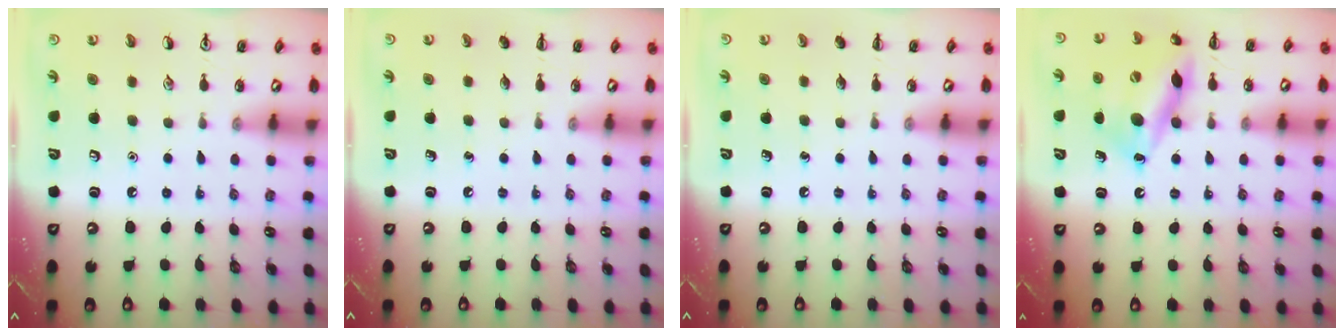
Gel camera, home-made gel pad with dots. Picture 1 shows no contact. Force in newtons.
{"total": 0.0}
{"total": 0.0}
{"total": 15.9, "press": 15.6, "slide": 2.9}